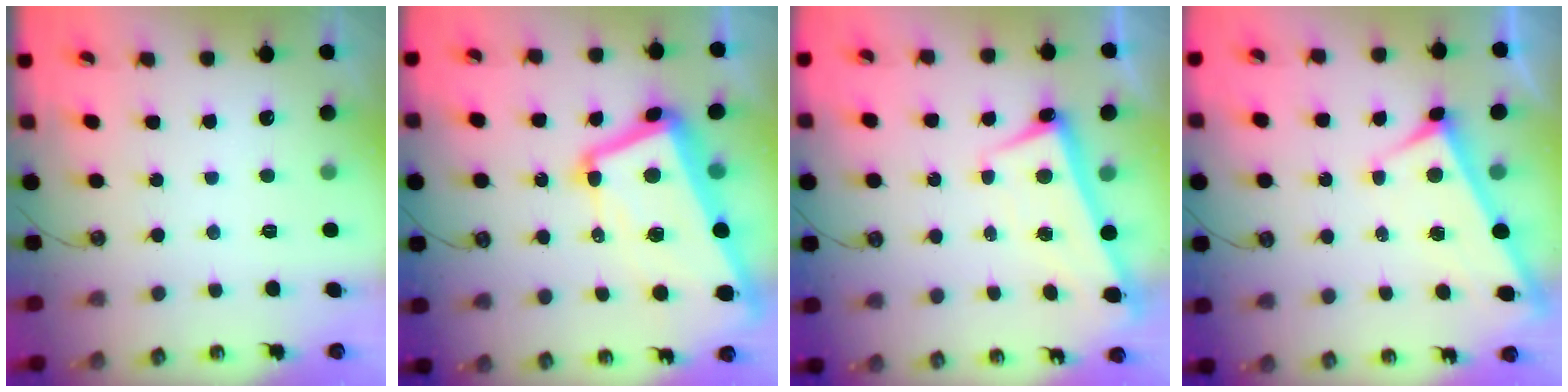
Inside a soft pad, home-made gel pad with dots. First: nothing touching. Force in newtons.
{"total": 16.2, "press": 16.1, "slide": 1.9}
{"total": 2.7, "press": 2.6, "slide": 0.8}
{"total": 3.9, "press": 3.9, "slide": 0.2}